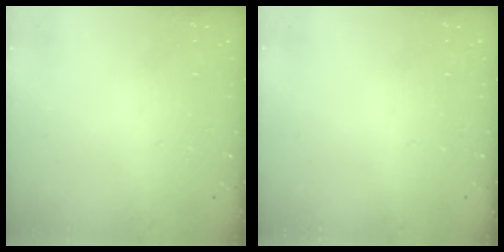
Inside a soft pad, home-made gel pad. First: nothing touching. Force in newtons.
{"total": 0.0}